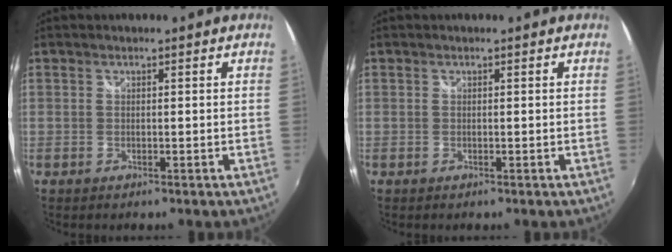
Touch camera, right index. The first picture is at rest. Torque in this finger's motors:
{"motor_torque": [0.00, 0.00, 0.01, 0.01]}